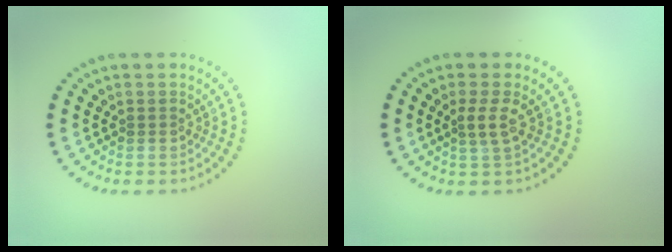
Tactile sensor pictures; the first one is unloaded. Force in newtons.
{"total": 1.8, "press": 1.4, "slide": 1.1}